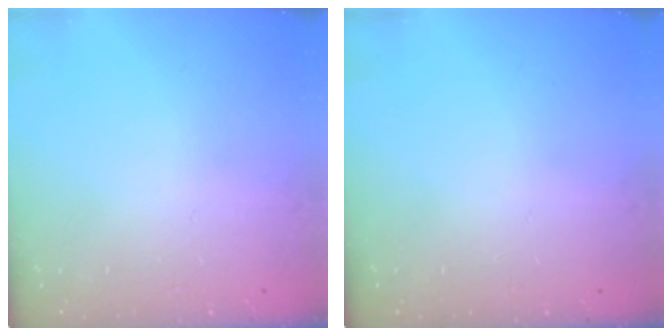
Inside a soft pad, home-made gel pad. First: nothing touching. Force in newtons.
{"total": 0.0}